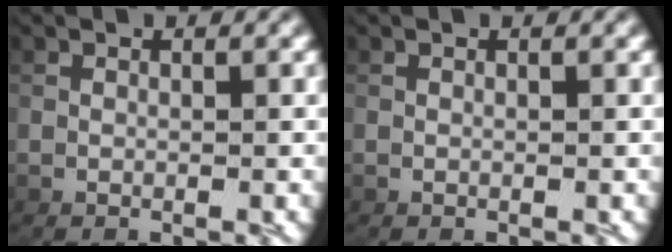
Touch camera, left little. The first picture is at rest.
{"total": 0.0}